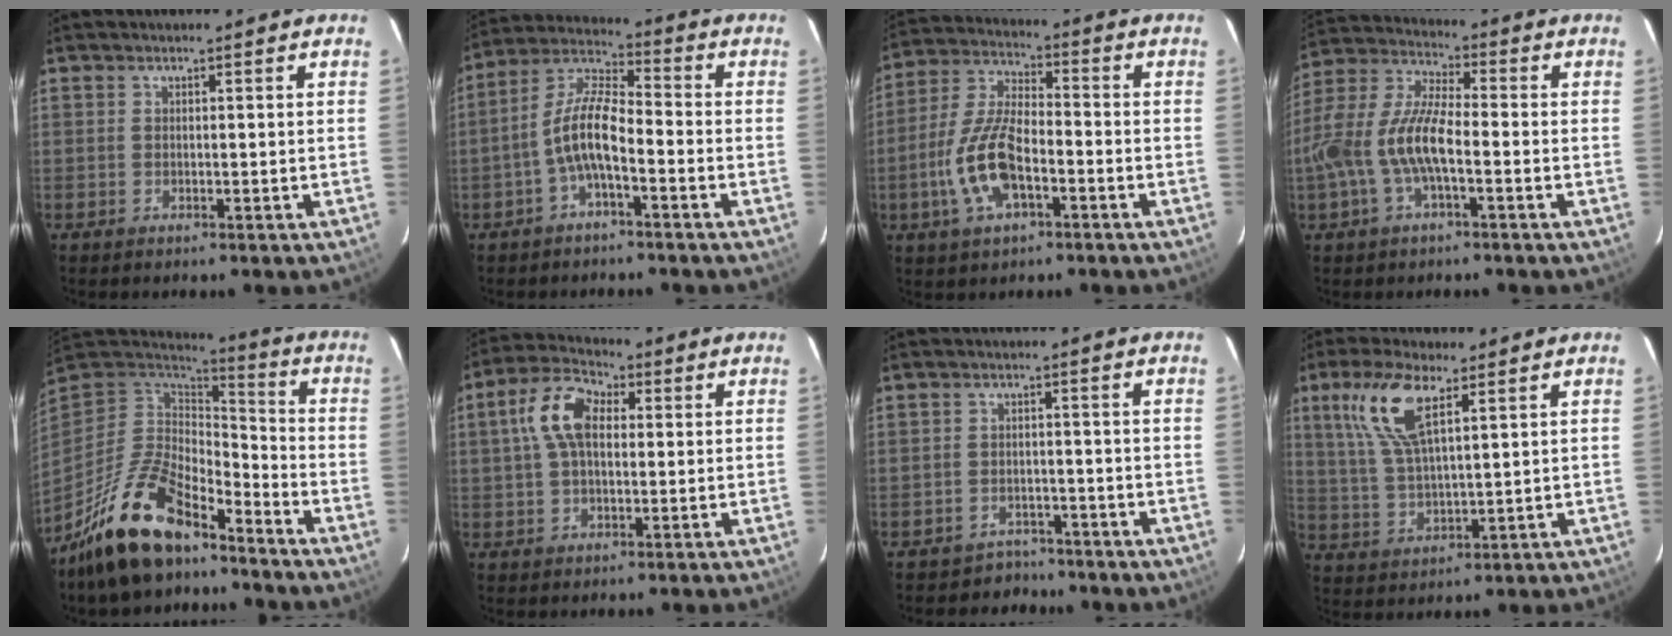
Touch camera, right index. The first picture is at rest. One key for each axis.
{"total": 10.0, "fx": -3.5, "fy": 3.2, "fz": 8.7, "tx": -0.189, "ty": 0.014, "tz": -0.069}
{"total": 12.8, "fx": -4.5, "fy": 5.4, "fz": 10.8, "tx": -0.233, "ty": 0.001, "tz": -0.085}
{"total": 13.1, "fx": -3.5, "fy": 4.3, "fz": 11.9, "tx": -0.255, "ty": 0.003, "tz": -0.068}
{"total": 18.0, "fx": -12.8, "fy": 6.8, "fz": 10.6, "tx": -0.220, "ty": -0.017, "tz": -0.234}
{"total": 10.0, "fx": 1.9, "fy": 5.9, "fz": 7.9, "tx": -0.158, "ty": 0.027, "tz": 0.032}
{"total": 4.8, "fx": -3.8, "fy": 2.9, "fz": -0.4, "tx": 0.000, "ty": 0.019, "tz": -0.057}
{"total": 11.4, "fx": 5.6, "fy": 3.7, "fz": 9.1, "tx": -0.190, "ty": 0.012, "tz": 0.119}